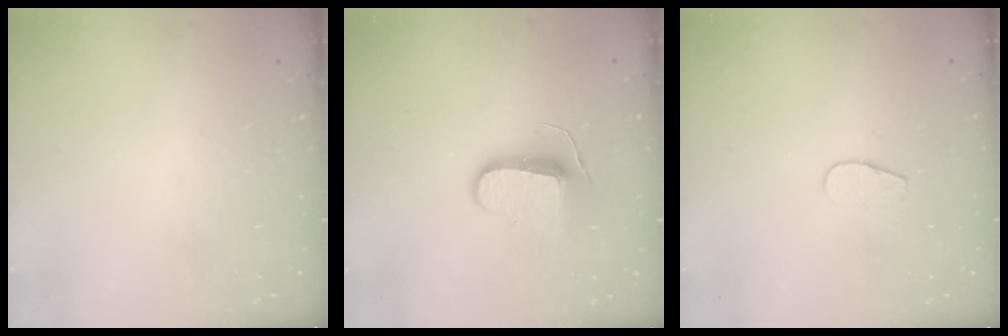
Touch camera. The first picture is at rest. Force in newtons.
{"total": 9.0, "press": 9.0, "slide": 0.4}
{"total": 4.6, "press": 4.6, "slide": 0.4}